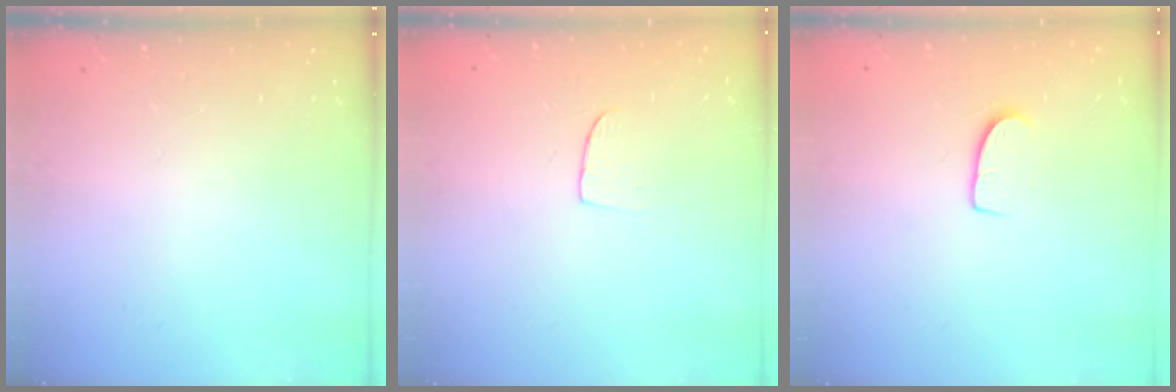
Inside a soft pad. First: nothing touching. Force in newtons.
{"total": 5.5, "press": 5.5, "slide": 0.3}
{"total": 6.4, "press": 6.4, "slide": 0.6}